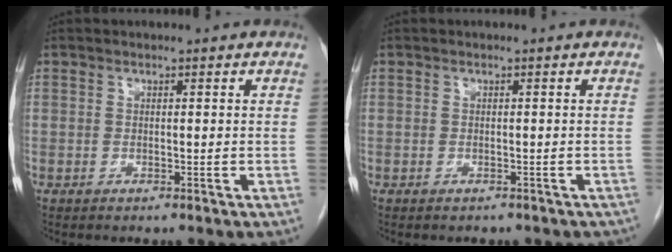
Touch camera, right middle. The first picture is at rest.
{"total": 3.9, "force": [-3.2, 1.8, 1.2], "torque": [-0.014, 0.000, -0.032]}